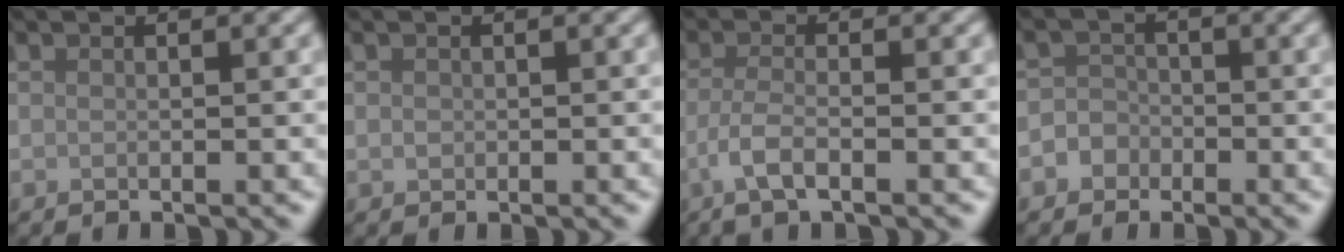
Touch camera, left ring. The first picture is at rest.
{"total": 0.6, "force": [0.0, 0.6, 0.2], "torque": [0.000, -0.002, 0.000]}
{"total": 2.7, "force": [-1.3, 0.8, 2.3], "torque": [-0.046, 0.001, -0.032]}
{"total": 2.5, "force": [-1.3, 2.1, 0.3], "torque": [0.020, 0.004, -0.032]}